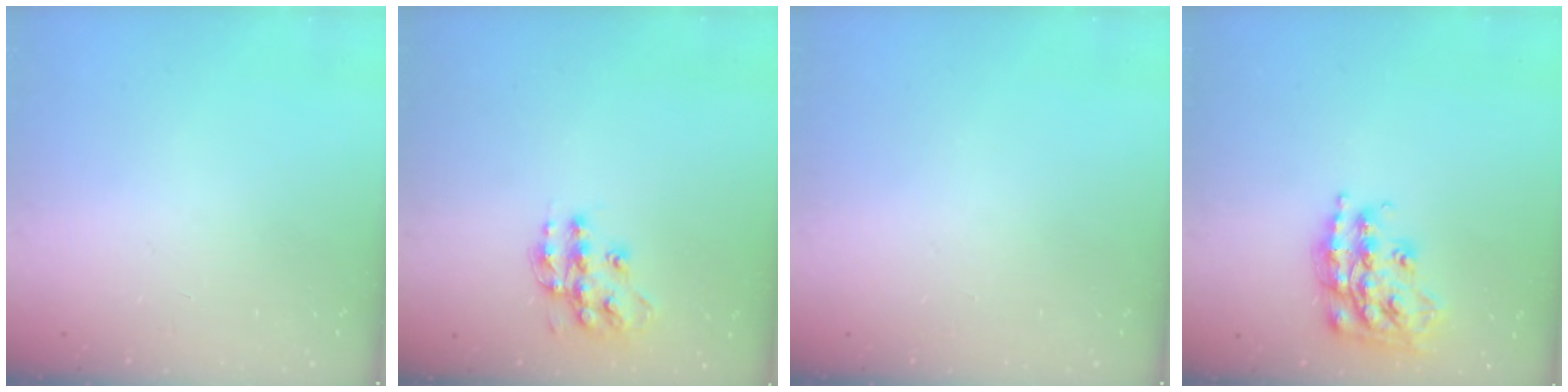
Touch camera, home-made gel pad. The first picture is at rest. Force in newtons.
{"total": 12.6, "press": 12.5, "slide": 0.9}
{"total": 0.0}
{"total": 17.9, "press": 17.8, "slide": 1.1}